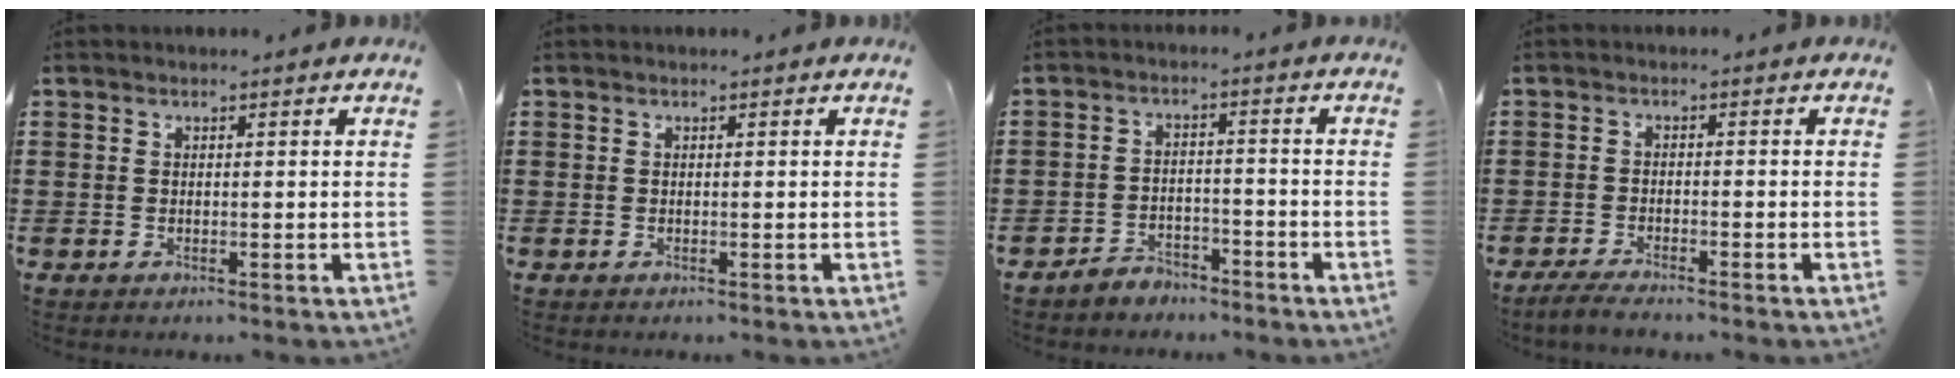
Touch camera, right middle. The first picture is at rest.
{"total": 0.0}
{"total": 3.6, "force": [-3.5, 0.9, -0.1], "torque": [-0.005, 0.002, -0.074]}
{"total": 2.9, "force": [-2.7, 0.3, 0.8], "torque": [-0.021, 0.001, -0.058]}